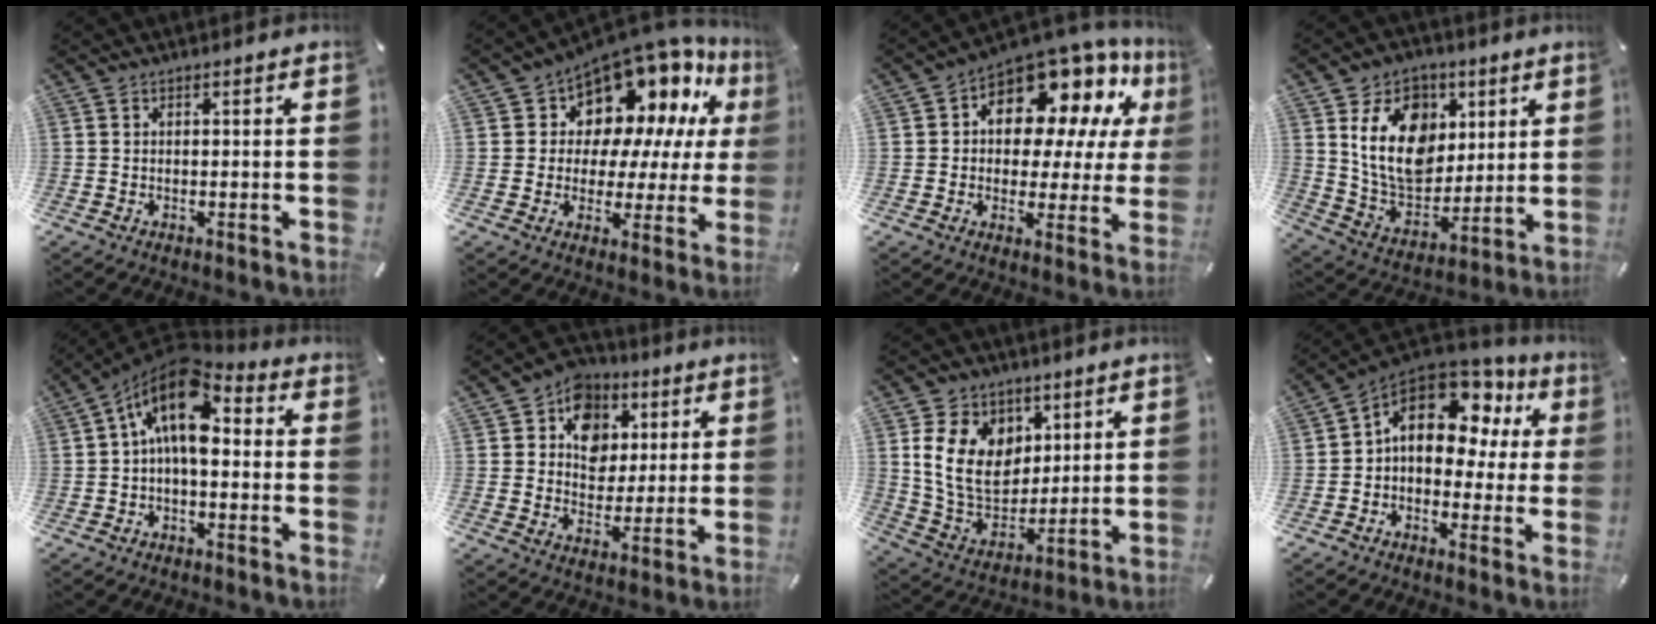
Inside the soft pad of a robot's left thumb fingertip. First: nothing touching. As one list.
[{"total": 13.4, "force": [10.7, 7.2, 3.7], "torque": [-0.062, -0.106, 0.189]}, {"total": 14.0, "force": [8.5, 8.4, 7.4], "torque": [-0.119, -0.074, 0.151]}, {"total": 16.6, "force": [4.9, 12.7, 9.4], "torque": [-0.177, -0.004, 0.091]}, {"total": 14.4, "force": [3.3, 7.7, 11.7], "torque": [-0.219, -0.023, 0.055]}, {"total": 10.6, "force": [3.1, 9.5, 3.6], "torque": [-0.049, -0.020, 0.054]}, {"total": 14.8, "force": [4.5, 11.9, 7.5], "torque": [-0.162, -0.015, 0.091]}, {"total": 13.7, "force": [5.8, 9.0, 8.6], "torque": [-0.136, -0.032, 0.103]}]